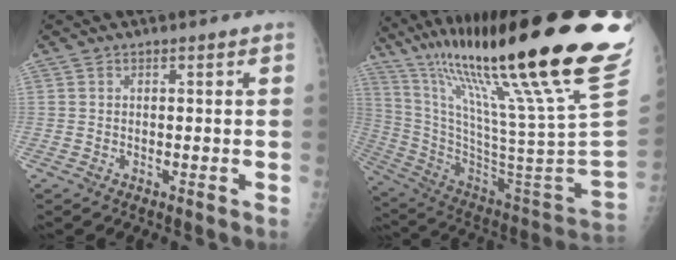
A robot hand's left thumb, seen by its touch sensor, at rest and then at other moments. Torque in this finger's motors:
{"motor_torque": [2.63, -0.67, 2.61, -0.16, 0.65]}